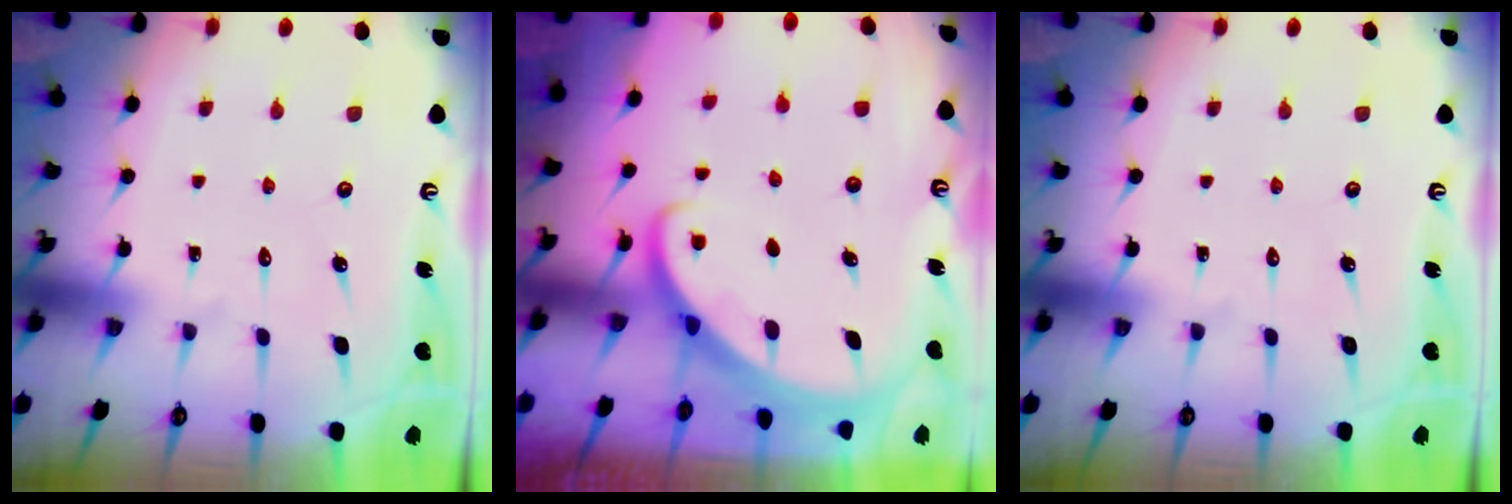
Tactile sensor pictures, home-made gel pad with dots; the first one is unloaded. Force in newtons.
{"total": 2.5, "press": 2.5, "slide": 0.2}
{"total": 0.0}